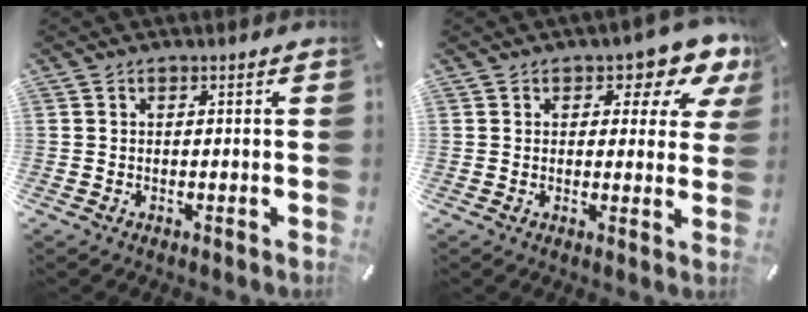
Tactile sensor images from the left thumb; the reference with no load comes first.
{"total": 6.5, "force": [3.4, 3.9, 4.0], "torque": [-0.042, -0.018, 0.050]}